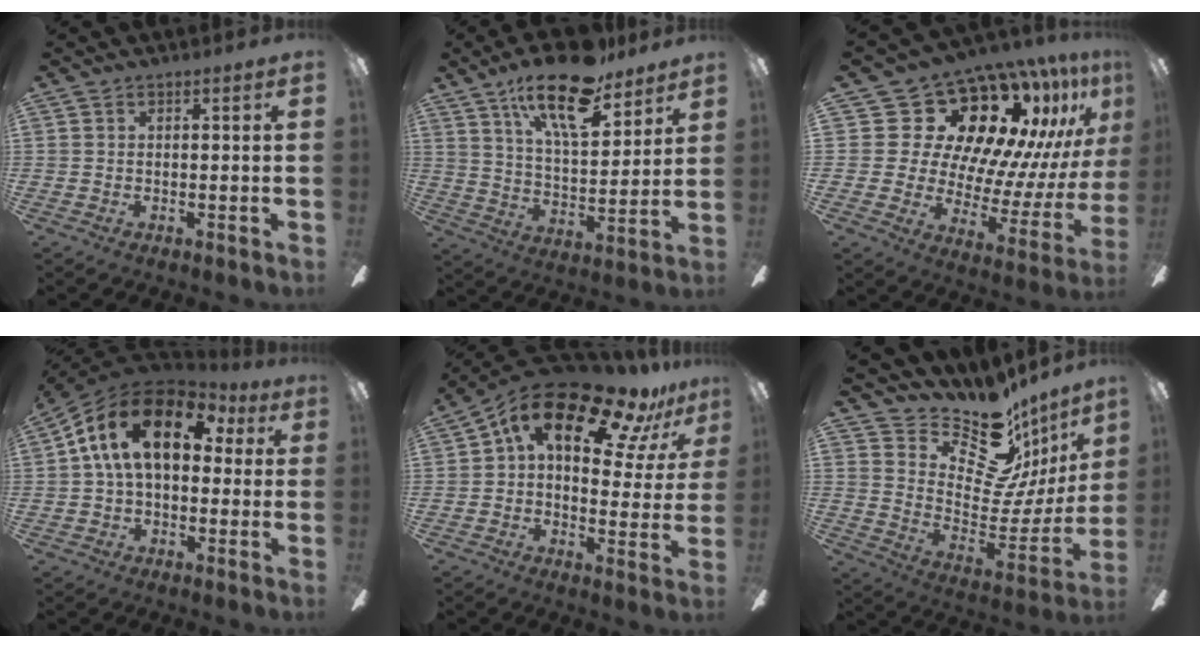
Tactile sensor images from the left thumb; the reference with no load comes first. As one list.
[{"total": 19.3, "force": [13.4, 7.1, 11.9], "torque": [-0.203, -0.070, 0.225]}, {"total": 20.0, "force": [14.3, 10.6, 9.2], "torque": [-0.144, -0.128, 0.264]}, {"total": 17.4, "force": [5.2, 10.2, 13.1], "torque": [-0.234, 0.005, 0.086]}, {"total": 19.4, "force": [11.3, 9.1, 12.8], "torque": [-0.208, -0.063, 0.192]}, {"total": 16.3, "force": [12.5, 7.4, 7.6], "torque": [-0.099, -0.122, 0.207]}]